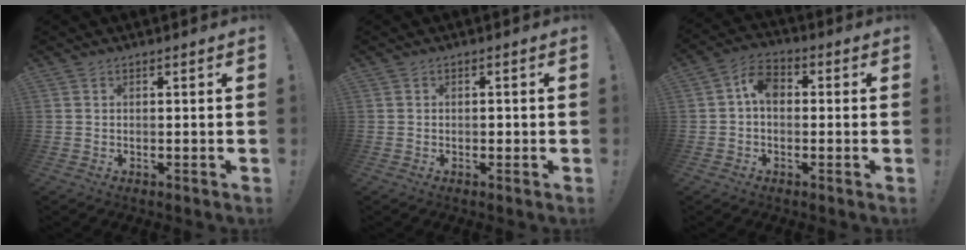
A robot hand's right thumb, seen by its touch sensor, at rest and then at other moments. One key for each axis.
{"total": 0.8, "fx": -0.4, "fy": 0.6, "fz": 0.4, "tx": -0.005, "ty": 0.003, "tz": -0.007}
{"total": 6.6, "fx": 0.5, "fy": 4.6, "fz": 4.7, "tx": -0.085, "ty": 0.016, "tz": 0.012}